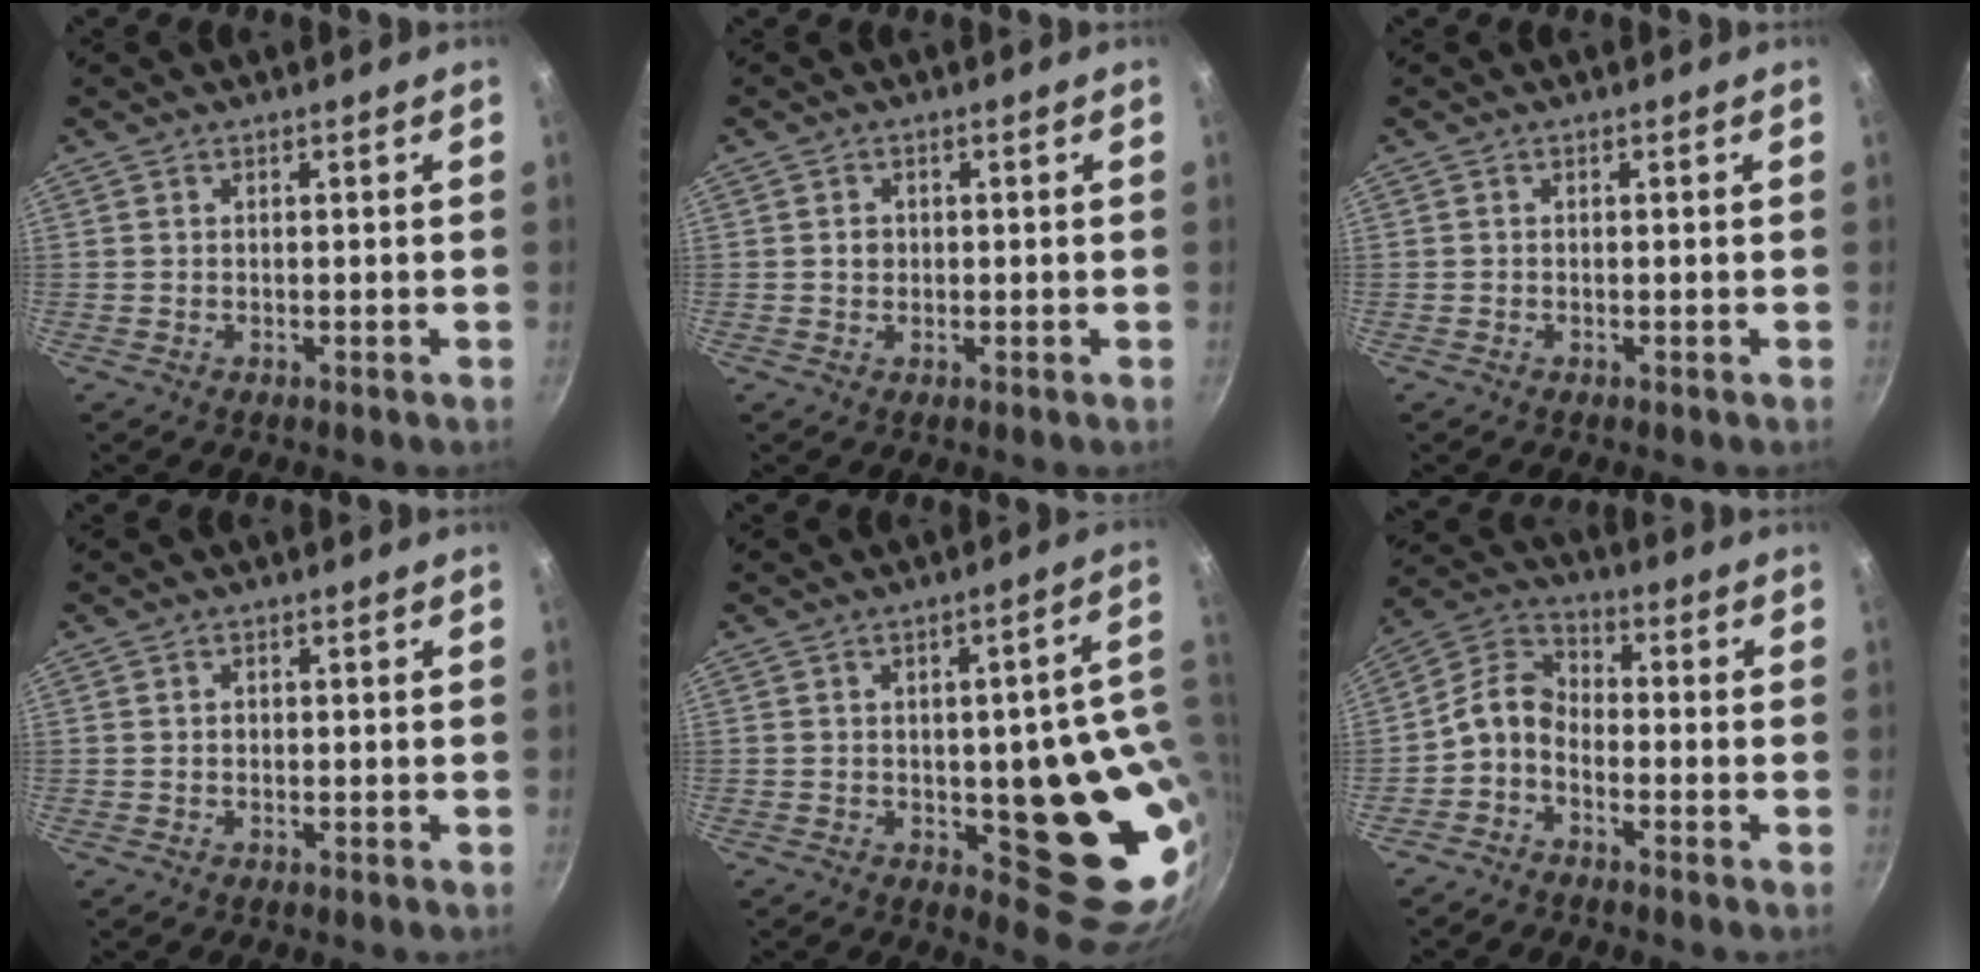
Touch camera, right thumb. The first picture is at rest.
{"total": 1.6, "force": [0.0, 1.5, 0.7], "torque": [-0.005, 0.006, 0.000]}
{"total": 0.0}
{"total": 0.8, "force": [0.0, 0.7, 0.4], "torque": [-0.006, 0.004, 0.000]}
{"total": 20.1, "force": [-0.1, 8.9, 18.0], "torque": [-0.145, -0.021, 0.006]}
{"total": 6.8, "force": [-2.7, 4.5, 4.3], "torque": [-0.085, 0.049, -0.072]}